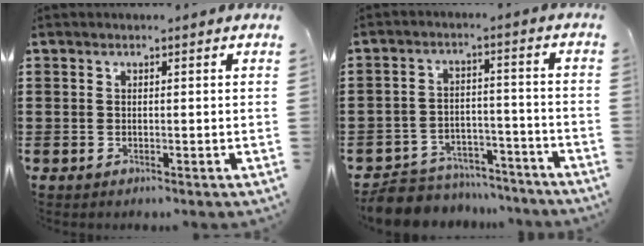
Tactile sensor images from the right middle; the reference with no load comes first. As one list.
[{"total": 6.5, "force": [-6.3, 1.4, 0.6], "torque": [-0.019, 0.015, -0.127]}]